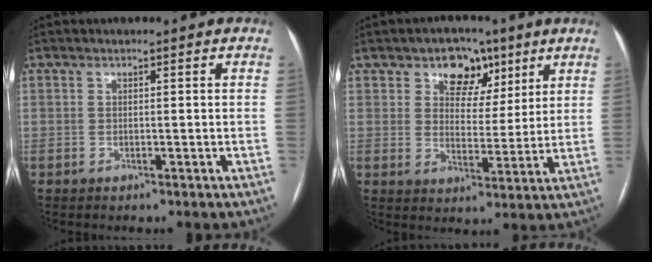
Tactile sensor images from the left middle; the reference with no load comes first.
{"total": 7.6, "force": [4.4, 5.1, 3.5], "torque": [-0.044, 0.015, 0.070]}